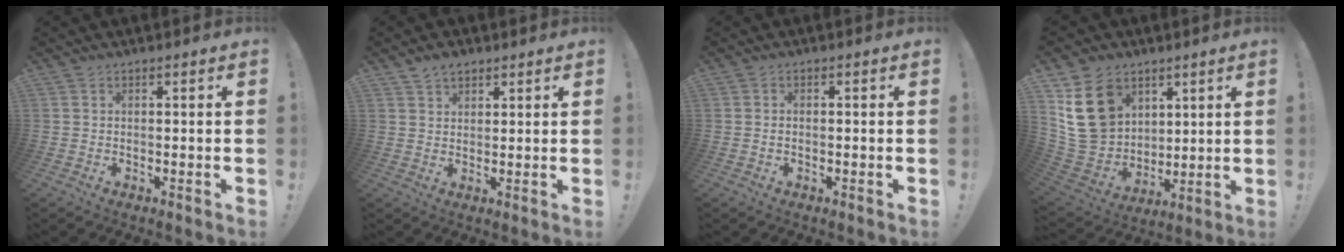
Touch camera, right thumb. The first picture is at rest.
{"total": 3.7, "force": [2.7, 2.3, 1.0], "torque": [-0.018, -0.011, 0.050]}
{"total": 0.8, "force": [0.0, 0.4, 0.6], "torque": [-0.013, 0.002, -0.001]}
{"total": 19.0, "force": [8.0, 14.6, 9.1], "torque": [-0.172, -0.035, 0.161]}